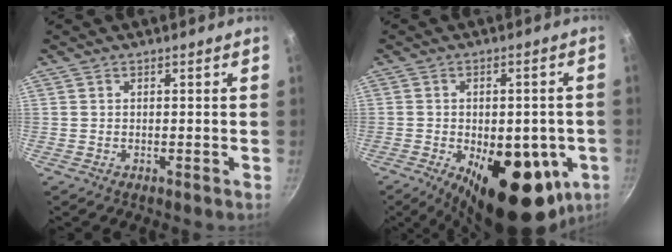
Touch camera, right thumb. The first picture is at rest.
{"total": 21.3, "force": [-6.6, 10.7, 17.1], "torque": [-0.200, -0.004, -0.077]}